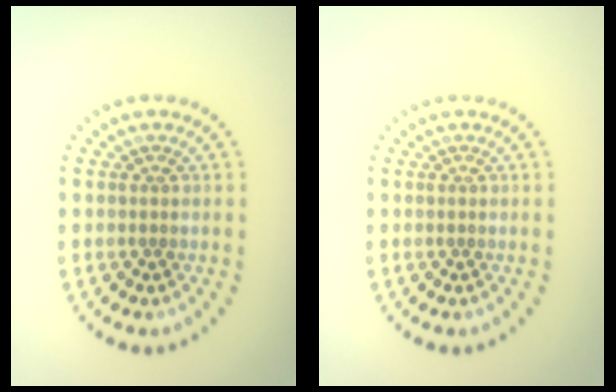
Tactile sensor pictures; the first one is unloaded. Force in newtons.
{"total": 0.0}